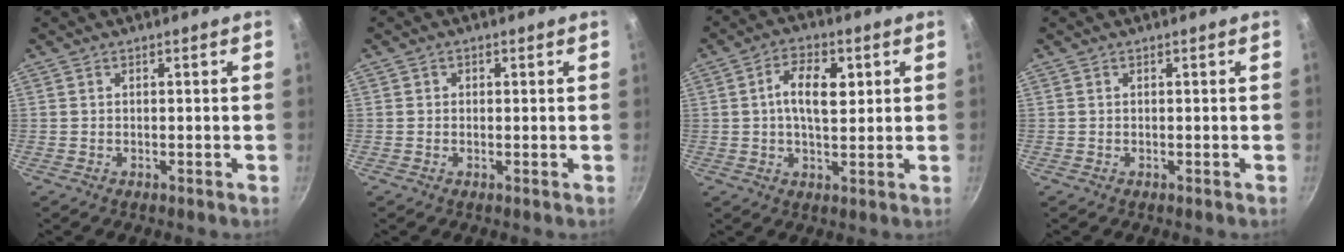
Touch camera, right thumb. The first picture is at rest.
{"total": 0.9, "force": [0.2, 0.8, 0.3], "torque": [-0.001, 0.000, 0.001]}
{"total": 7.8, "force": [1.6, 4.1, 6.4], "torque": [-0.095, 0.002, 0.021]}
{"total": 0.0}